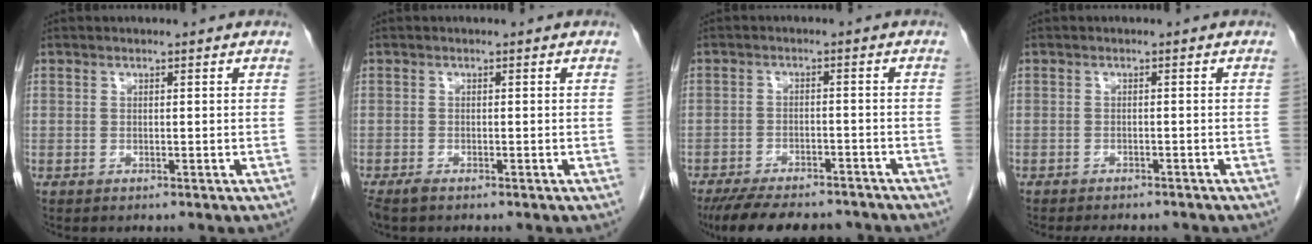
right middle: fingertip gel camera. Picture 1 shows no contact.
{"total": 2.1, "force": [-1.6, 0.6, 1.2], "torque": [-0.026, -0.007, -0.028]}
{"total": 14.3, "force": [-12.3, 4.1, 5.9], "torque": [-0.120, -0.010, -0.171]}
{"total": 5.7, "force": [-5.1, 1.6, 2.0], "torque": [-0.026, -0.004, -0.065]}